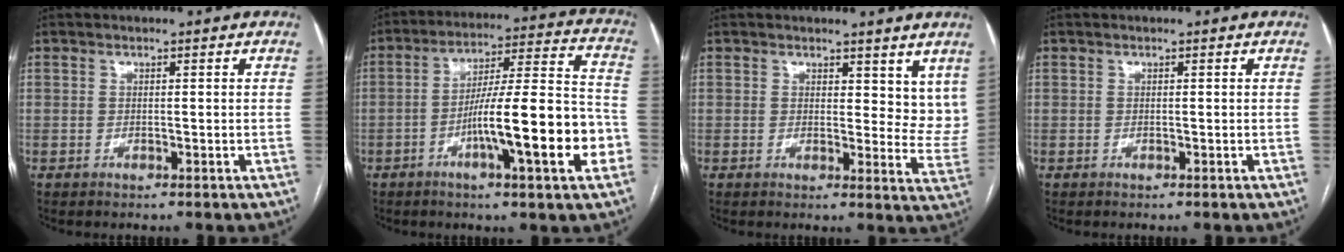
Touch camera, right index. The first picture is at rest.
{"total": 17.4, "force": [-5.5, 1.3, 16.4], "torque": [-0.249, 0.010, -0.083]}
{"total": 7.5, "force": [5.8, 3.7, 2.9], "torque": [-0.012, -0.023, 0.060]}
{"total": 0.0}